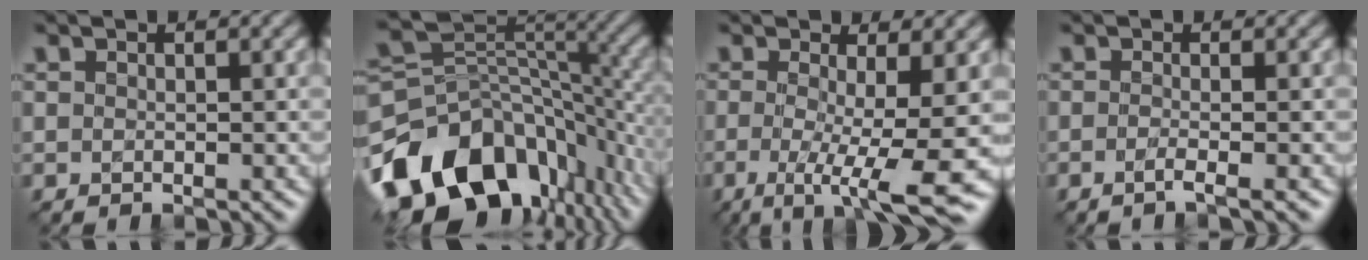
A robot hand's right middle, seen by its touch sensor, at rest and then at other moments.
{"total": 14.9, "force": [-6.9, 9.3, 9.3], "torque": [-0.194, -0.016, -0.109]}
{"total": 8.3, "force": [-1.5, 1.7, 8.0], "torque": [-0.123, -0.018, -0.020]}
{"total": 2.0, "force": [-0.7, 0.6, 1.7], "torque": [-0.018, -0.008, -0.022]}